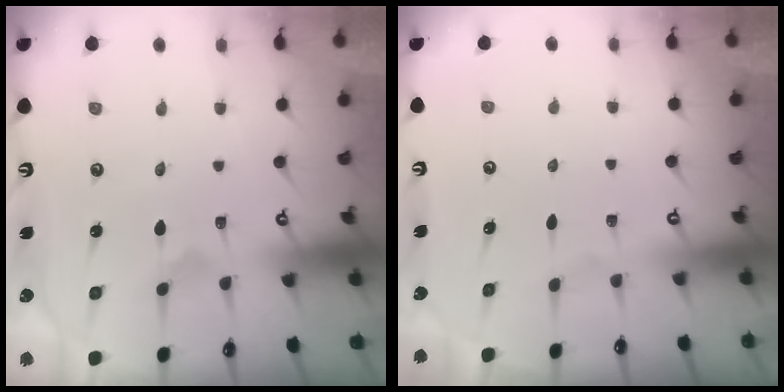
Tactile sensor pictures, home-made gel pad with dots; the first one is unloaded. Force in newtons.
{"total": 0.0}